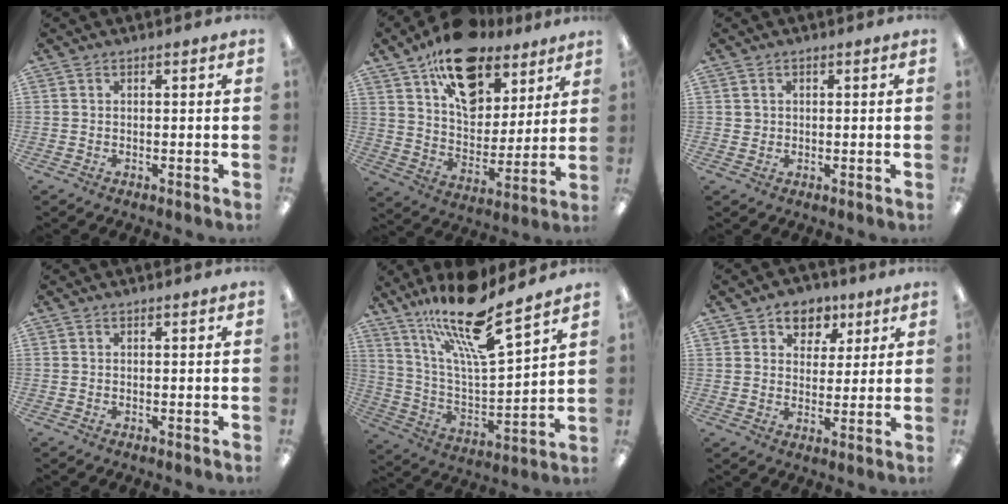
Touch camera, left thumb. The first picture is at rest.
{"total": 19.3, "force": [12.4, 11.1, 9.7], "torque": [-0.159, -0.063, 0.221]}
{"total": 1.2, "force": [0.5, 1.1, 0.2], "torque": [-0.006, 0.003, 0.009]}
{"total": 0.0}
{"total": 18.6, "force": [14.9, 3.5, 10.6], "torque": [-0.197, -0.098, 0.249]}
{"total": 6.8, "force": [4.0, 5.4, 1.1], "torque": [-0.009, -0.027, 0.067]}